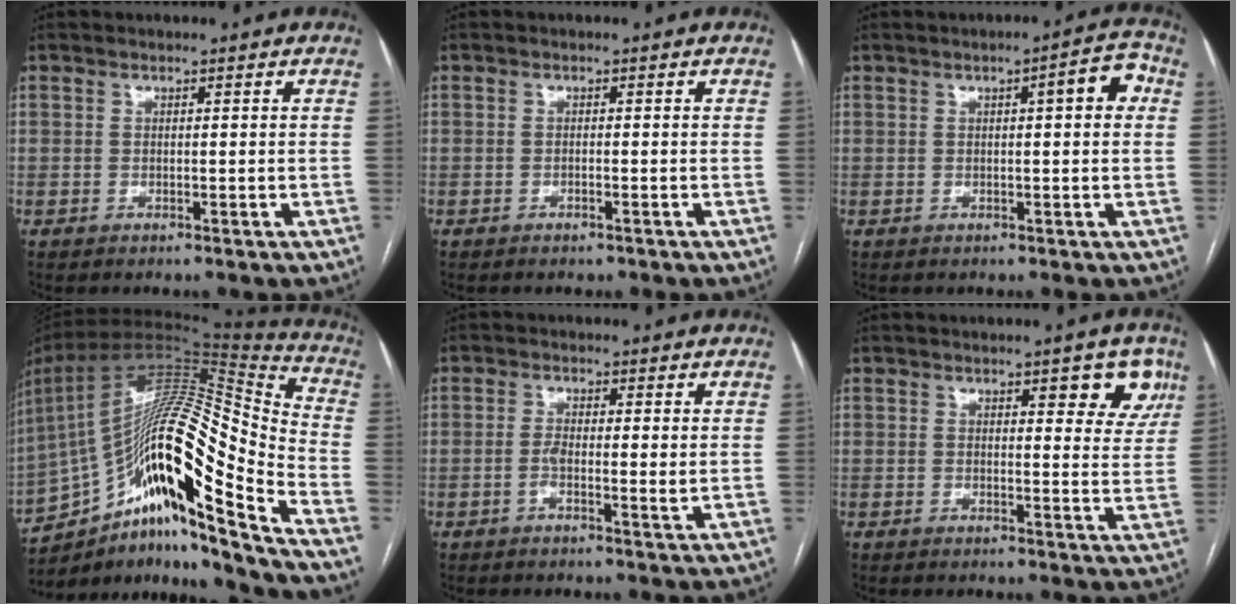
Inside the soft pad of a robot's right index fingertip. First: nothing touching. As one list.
[{"total": 0.9, "force": [-0.7, 0.4, 0.5], "torque": [-0.011, -0.001, -0.005]}, {"total": 4.9, "force": [1.1, 1.0, 4.6], "torque": [-0.058, 0.018, 0.010]}, {"total": 26.9, "force": [-14.8, 3.3, 22.2], "torque": [-0.376, 0.025, -0.253]}, {"total": 3.1, "force": [-0.3, 0.7, 3.0], "torque": [-0.055, -0.002, -0.007]}, {"total": 6.0, "force": [3.3, 2.0, 4.6], "torque": [-0.039, -0.001, 0.034]}]